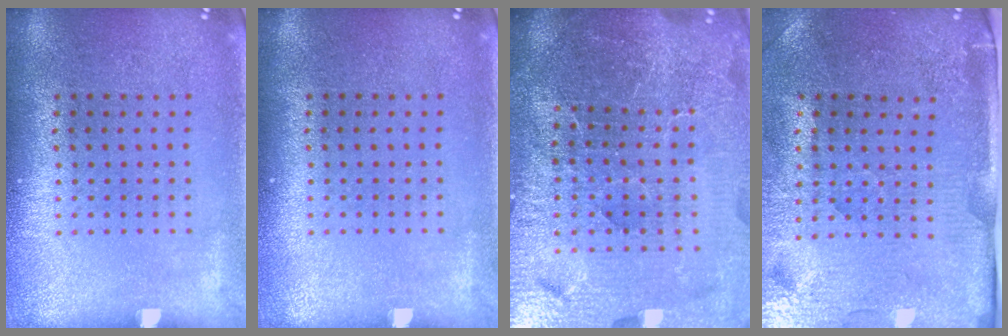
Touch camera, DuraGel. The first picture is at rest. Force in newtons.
{"total": 0.0}
{"total": 6.2, "press": 5.5, "slide": 3.0}
{"total": 4.4, "press": 3.7, "slide": 2.4}